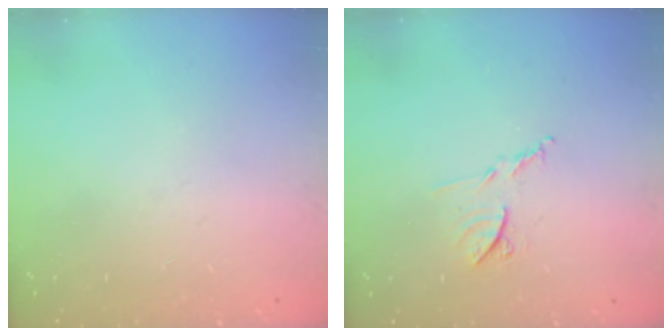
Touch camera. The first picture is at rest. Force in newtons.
{"total": 7.7, "press": 7.7, "slide": 0.5}